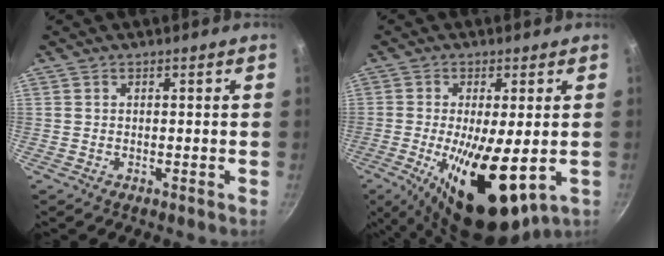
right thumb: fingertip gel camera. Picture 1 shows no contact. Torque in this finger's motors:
{"motor_torque": [1.09, 0.70, 2.39, -0.38, 0.20]}